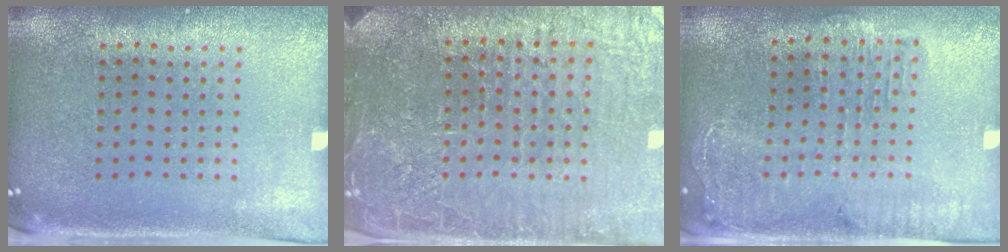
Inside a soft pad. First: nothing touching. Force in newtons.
{"total": 5.9, "press": 5.2, "slide": 2.6}
{"total": 1.7, "press": 1.6, "slide": 0.6}